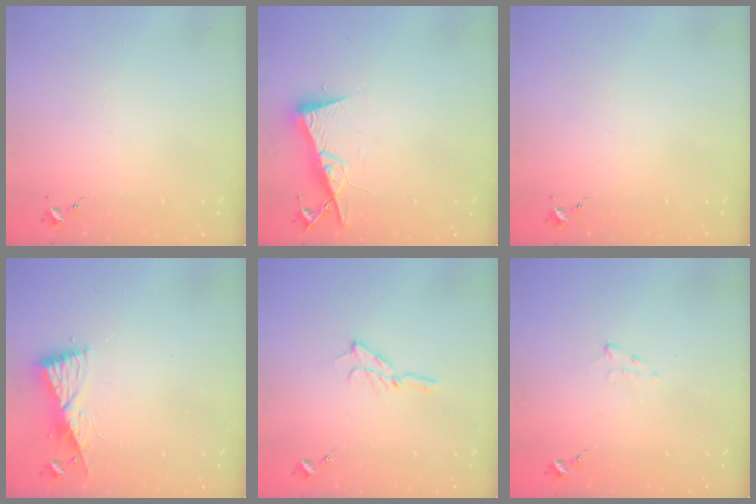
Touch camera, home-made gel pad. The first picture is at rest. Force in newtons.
{"total": 9.5, "press": 9.4, "slide": 1.1}
{"total": 0.0}
{"total": 8.5, "press": 8.5, "slide": 0.7}
{"total": 5.1, "press": 5.0, "slide": 0.7}
{"total": 5.7, "press": 5.7, "slide": 0.7}